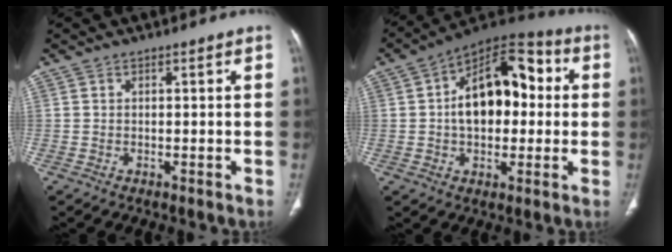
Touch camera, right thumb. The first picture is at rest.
{"total": 17.8, "force": [1.7, 10.9, 14.0], "torque": [-0.175, 0.038, 0.019]}